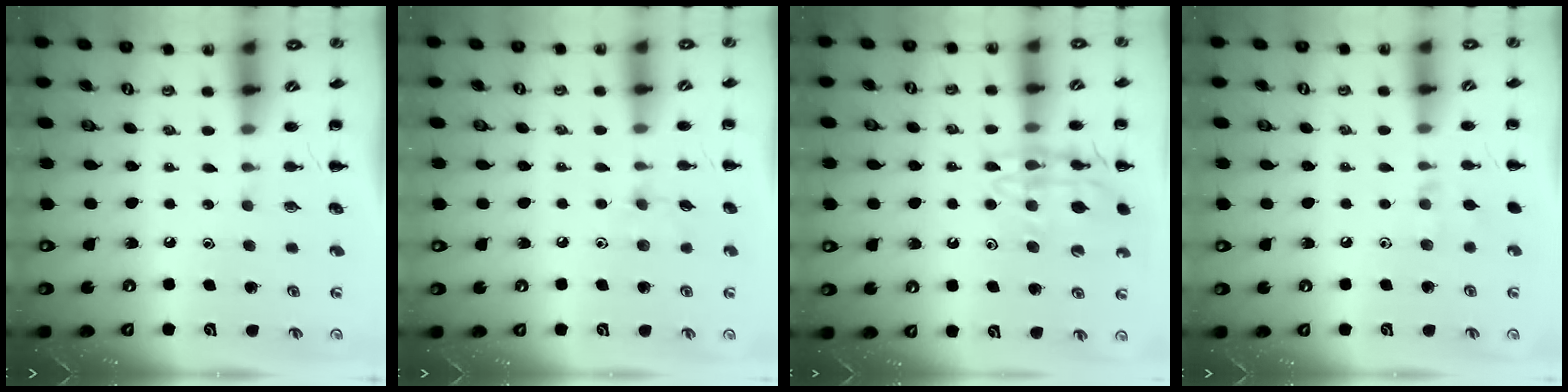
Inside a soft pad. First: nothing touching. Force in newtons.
{"total": 5.9, "press": 5.6, "slide": 1.9}
{"total": 13.8, "press": 13.8, "slide": 1.4}
{"total": 4.5, "press": 4.3, "slide": 1.6}